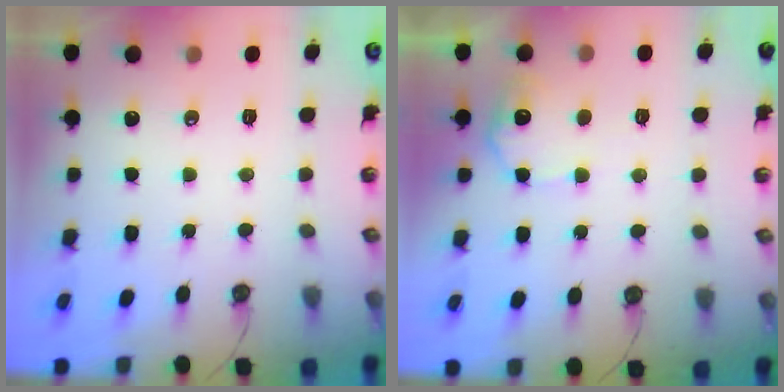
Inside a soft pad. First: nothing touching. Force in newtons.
{"total": 9.0, "press": 9.0, "slide": 0.3}